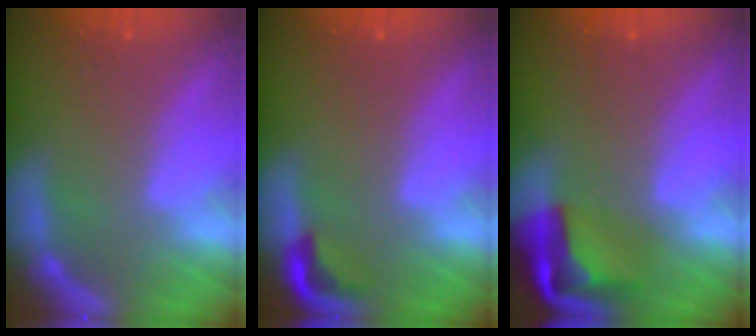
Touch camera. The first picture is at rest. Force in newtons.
{"total": 2.4}
{"total": 6.9}